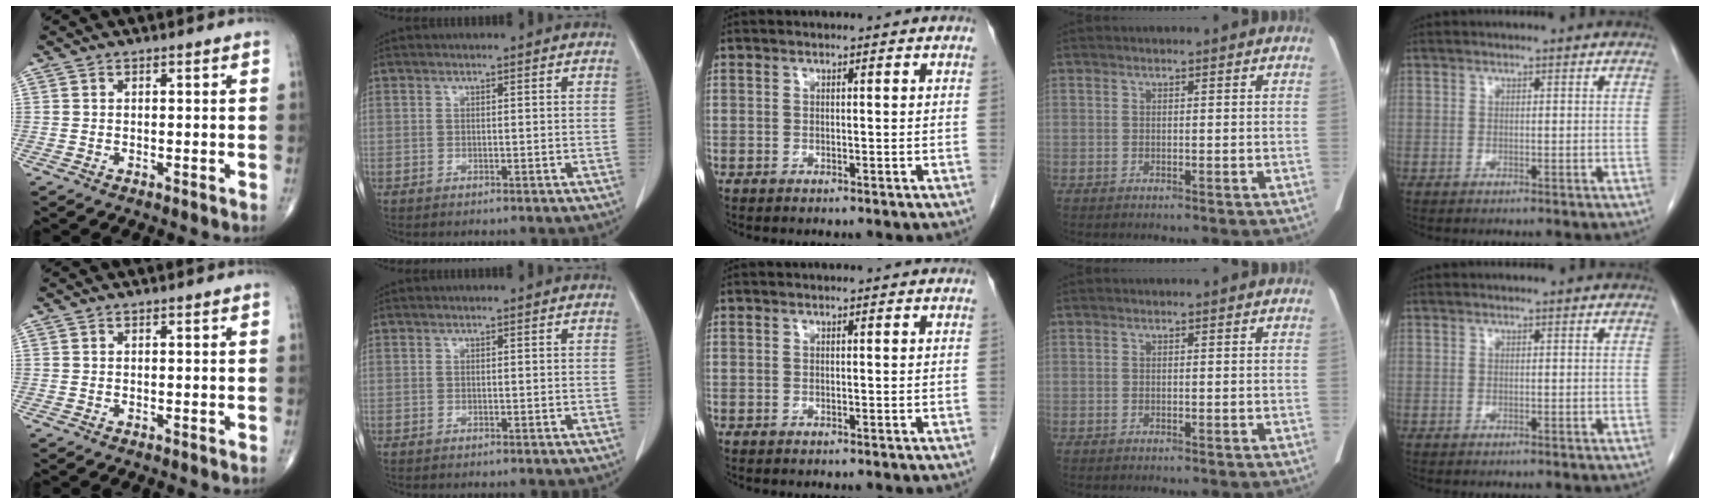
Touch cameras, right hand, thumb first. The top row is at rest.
{}